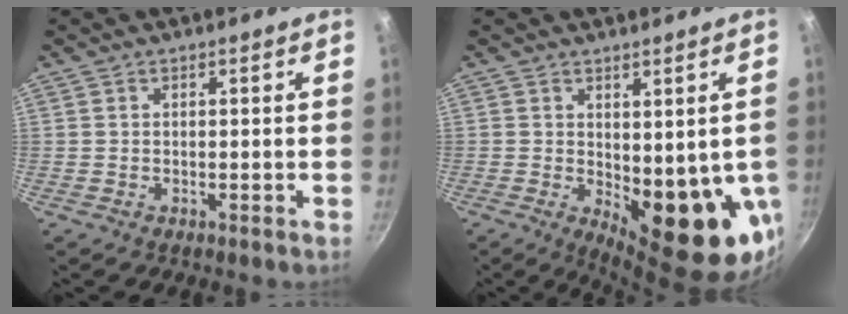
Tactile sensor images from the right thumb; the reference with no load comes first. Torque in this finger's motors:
{"motor_torque": [-0.48, 1.58, 1.41, -0.20, 0.10]}